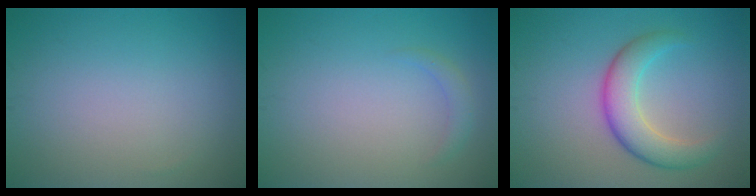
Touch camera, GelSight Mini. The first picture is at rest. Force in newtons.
{"total": 1.1, "press": 1.1, "slide": 0.0}
{"total": 4.6, "press": 4.6, "slide": 0.1}